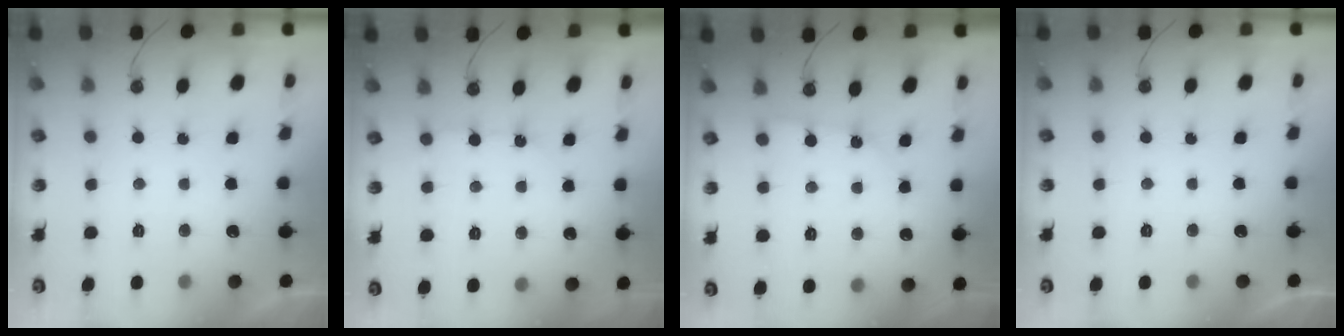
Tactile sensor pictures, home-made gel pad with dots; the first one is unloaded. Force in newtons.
{"total": 4.0, "press": 3.9, "slide": 0.5}
{"total": 3.2, "press": 3.2, "slide": 0.3}
{"total": 0.0}